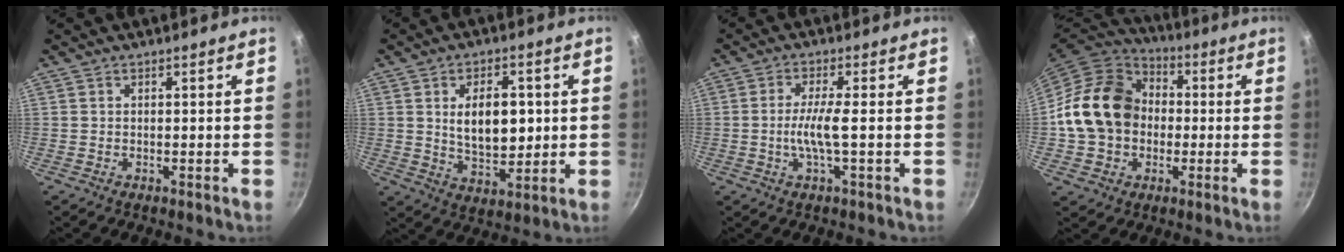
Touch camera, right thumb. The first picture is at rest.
{"total": 11.2, "force": [1.6, 6.5, 9.0], "torque": [-0.117, -0.012, 0.033]}
{"total": 5.2, "force": [-0.8, 0.3, 5.1], "torque": [-0.113, 0.006, -0.018]}
{"total": 17.6, "force": [0.1, 14.3, 10.2], "torque": [-0.157, 0.035, -0.005]}